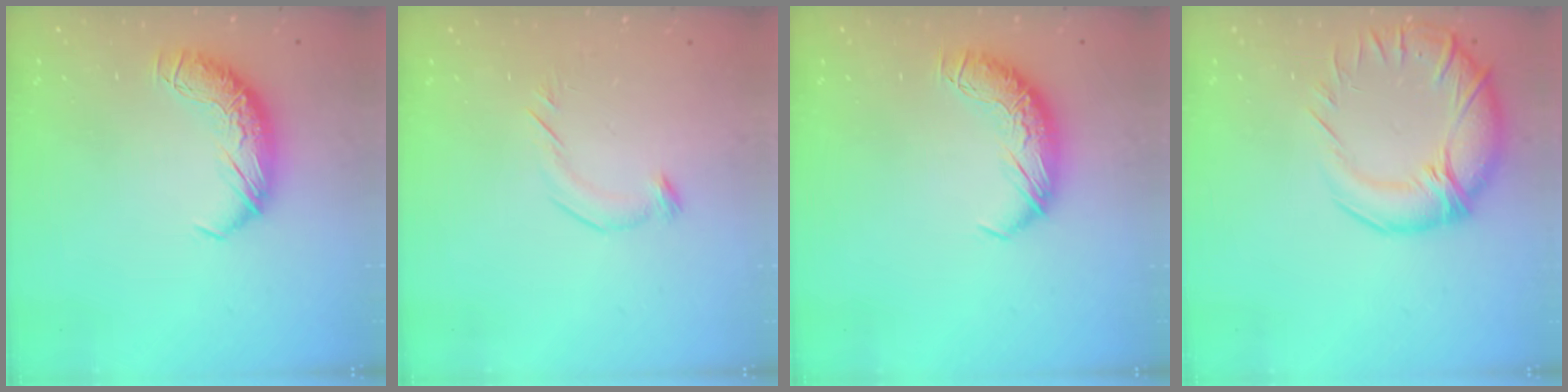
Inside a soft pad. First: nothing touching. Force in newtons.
{"total": 5.3, "press": 5.1, "slide": 1.2}
{"total": 0.0}
{"total": 7.1, "press": 5.7, "slide": 4.2}